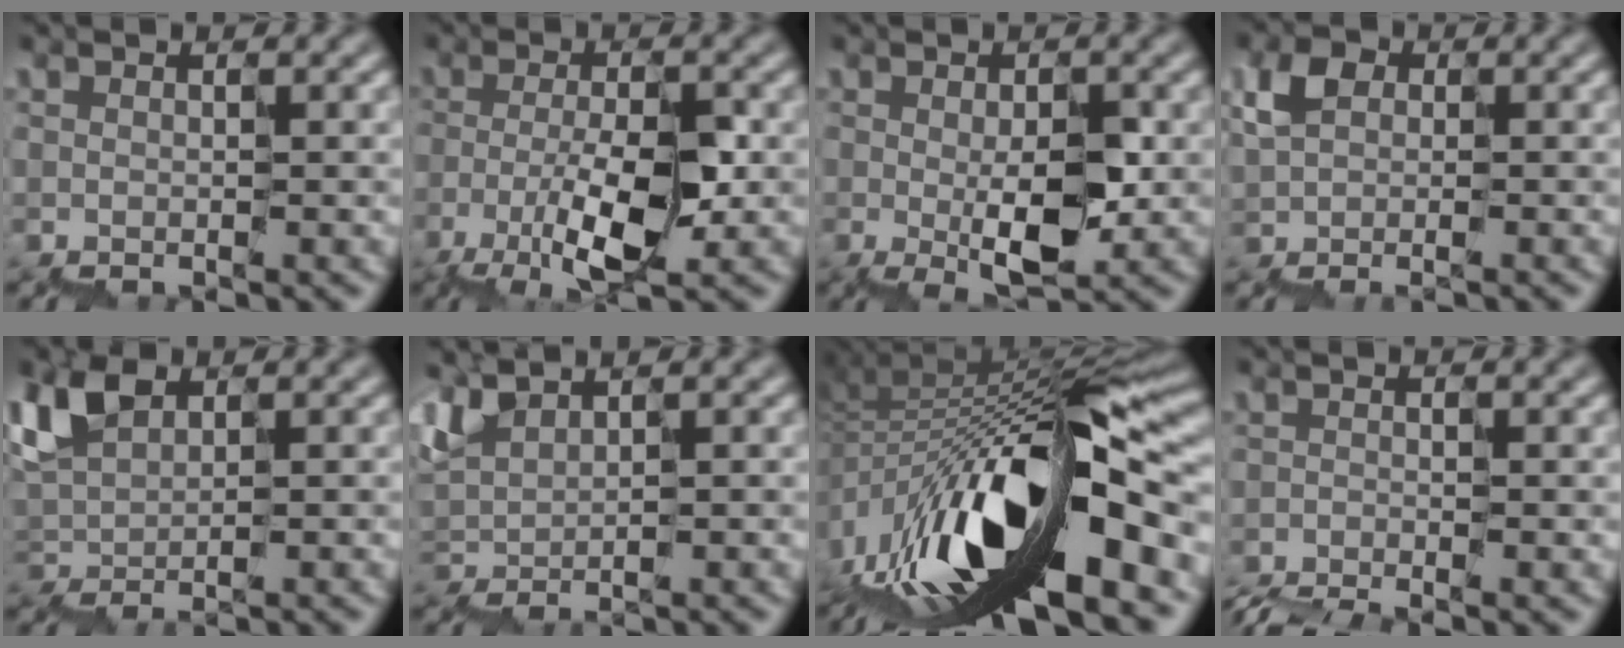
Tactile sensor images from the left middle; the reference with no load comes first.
{"total": 5.0, "force": [-1.5, 1.5, 4.5], "torque": [-0.083, 0.003, -0.028]}
{"total": 4.2, "force": [-0.3, 1.8, 3.7], "torque": [-0.061, 0.002, 0.001]}
{"total": 2.8, "force": [-0.2, 2.4, 1.5], "torque": [-0.023, 0.008, -0.016]}
{"total": 3.4, "force": [1.0, 1.9, 2.7], "torque": [-0.055, 0.009, 0.013]}
{"total": 2.2, "force": [1.7, 0.7, 1.2], "torque": [-0.033, 0.002, 0.034]}
{"total": 15.3, "force": [-5.7, 5.6, 13.1], "torque": [-0.216, 0.029, -0.098]}
{"total": 4.1, "force": [-4.0, 0.3, 0.9], "torque": [-0.020, -0.019, -0.076]}